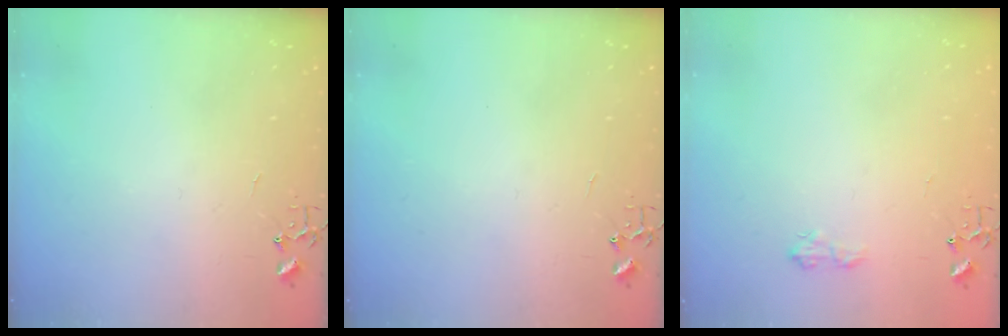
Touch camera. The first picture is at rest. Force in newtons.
{"total": 0.0}
{"total": 7.6, "press": 7.6, "slide": 0.9}